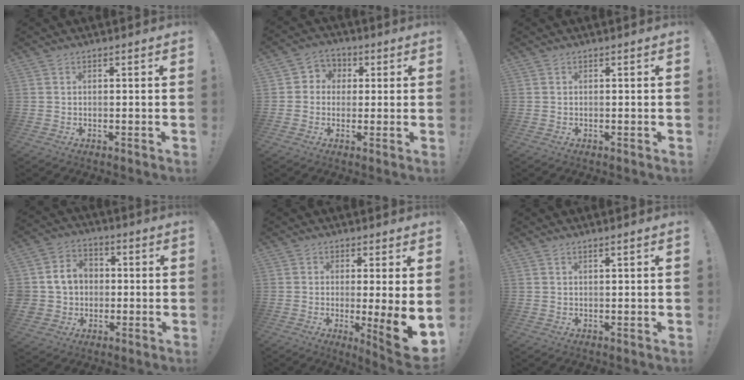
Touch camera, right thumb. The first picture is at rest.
{"total": 5.3, "force": [-0.5, 5.1, 1.3], "torque": [-0.017, 0.014, -0.007]}
{"total": 0.0}
{"total": 9.5, "force": [-0.1, 9.0, 3.3], "torque": [-0.065, 0.015, 0.009]}
{"total": 9.1, "force": [-1.4, 0.2, 9.0], "torque": [-0.110, -0.020, -0.023]}
{"total": 1.4, "force": [0.9, -0.2, 1.0], "torque": [-0.022, 0.000, 0.016]}